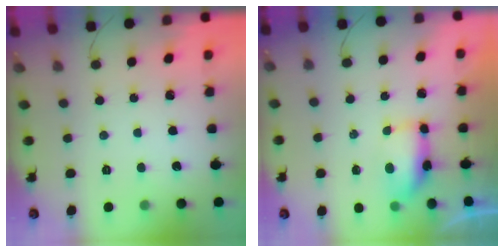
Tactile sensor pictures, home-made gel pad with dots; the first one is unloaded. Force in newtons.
{"total": 8.5, "press": 7.4, "slide": 4.2}